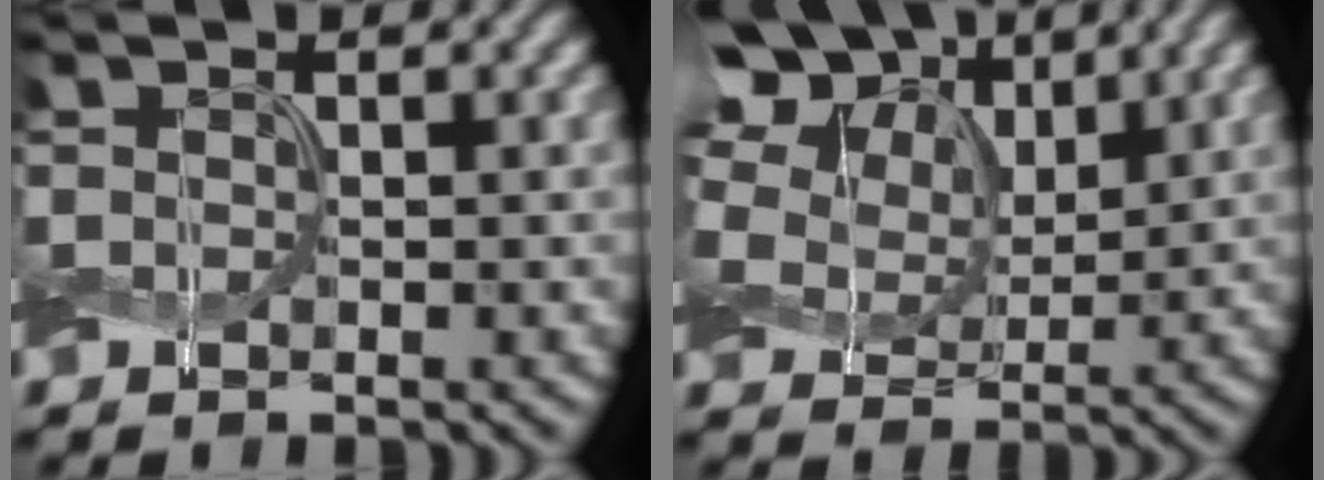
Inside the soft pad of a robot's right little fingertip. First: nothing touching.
{"total": 13.5, "force": [4.8, 9.9, 7.8], "torque": [-0.194, 0.039, 0.073]}